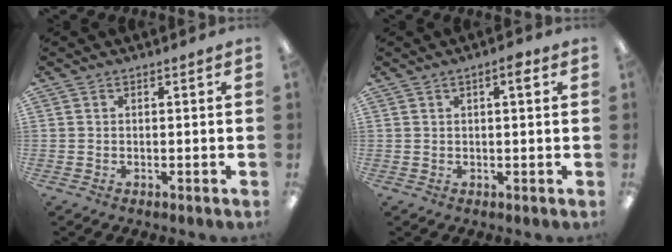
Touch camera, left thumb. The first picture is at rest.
{"total": 3.2, "force": [1.4, 0.9, 2.7], "torque": [-0.041, 0.000, 0.019]}